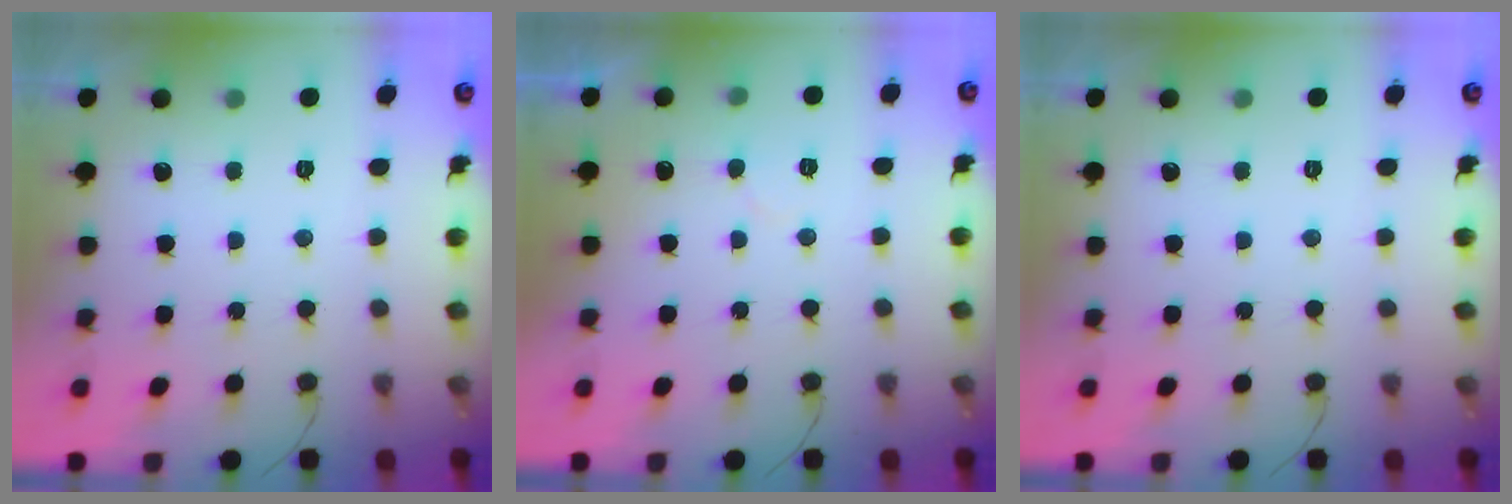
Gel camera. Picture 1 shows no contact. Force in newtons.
{"total": 4.7, "press": 4.7, "slide": 0.3}
{"total": 0.0}